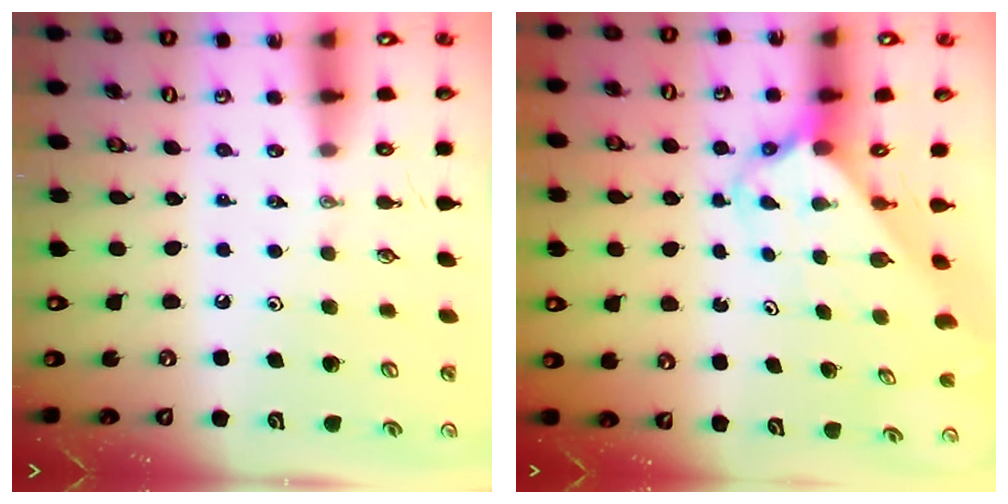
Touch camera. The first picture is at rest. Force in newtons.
{"total": 3.9, "press": 3.8, "slide": 0.6}